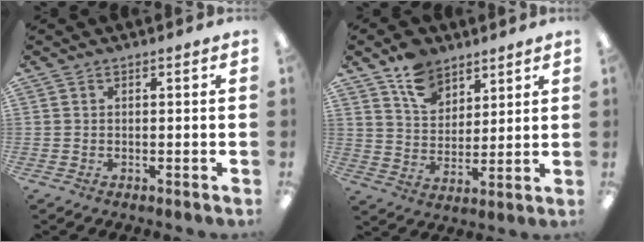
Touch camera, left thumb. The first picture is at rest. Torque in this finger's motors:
{"motor_torque": [1.32, 1.10, 0.84, -0.88, 0.15]}